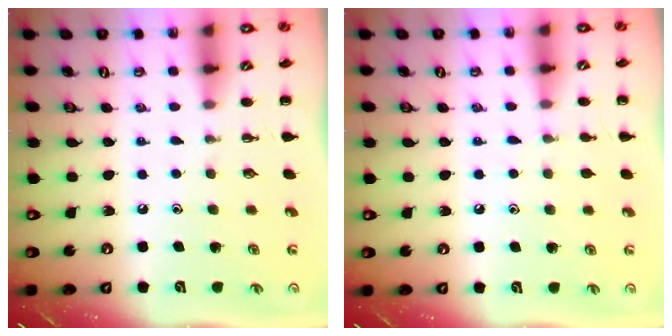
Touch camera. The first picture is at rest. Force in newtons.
{"total": 4.2, "press": 3.9, "slide": 1.4}